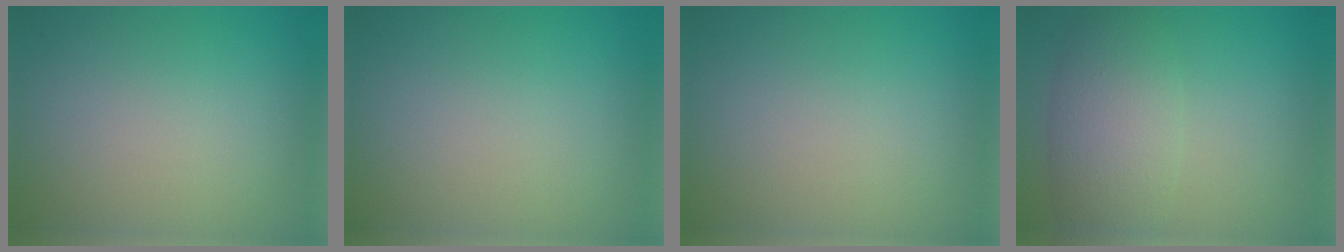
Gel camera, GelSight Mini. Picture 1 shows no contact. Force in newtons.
{"total": 0.0}
{"total": 0.0}
{"total": 5.4, "press": 5.4, "slide": 0.2}